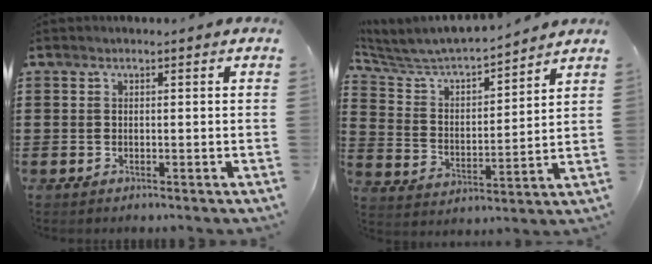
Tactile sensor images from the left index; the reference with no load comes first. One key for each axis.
{"total": 5.4, "fx": 5.1, "fy": 0.9, "fz": 1.5, "tx": -0.056, "ty": -0.040, "tz": 0.080}